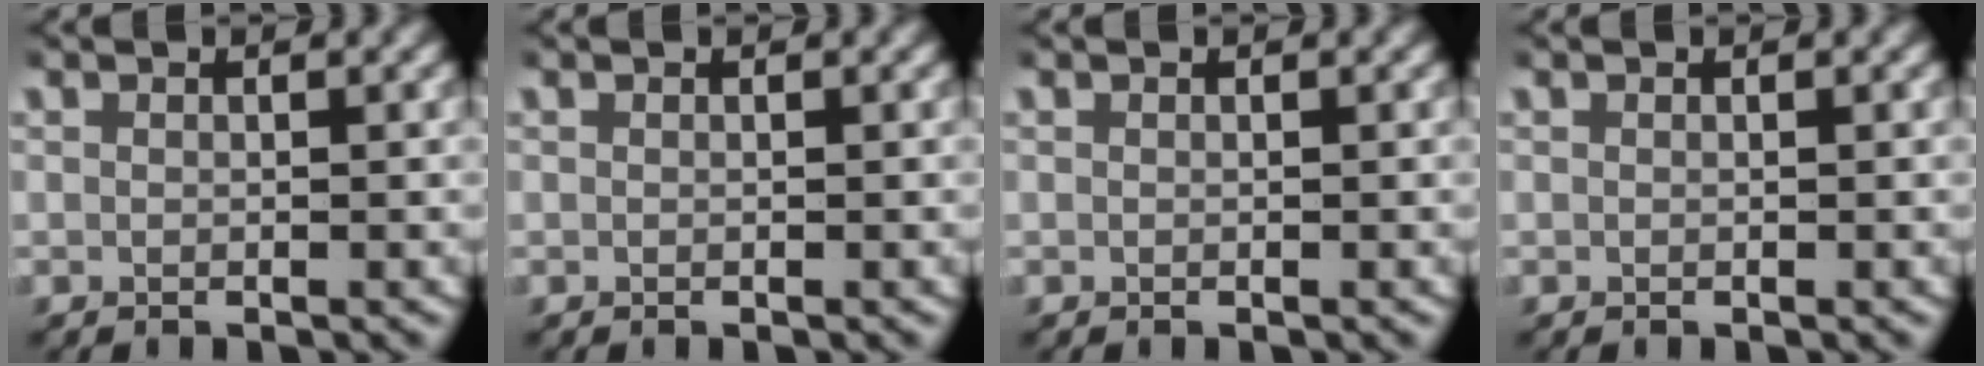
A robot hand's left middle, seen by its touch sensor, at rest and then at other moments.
{"total": 0.0}
{"total": 0.0}
{"total": 0.0}